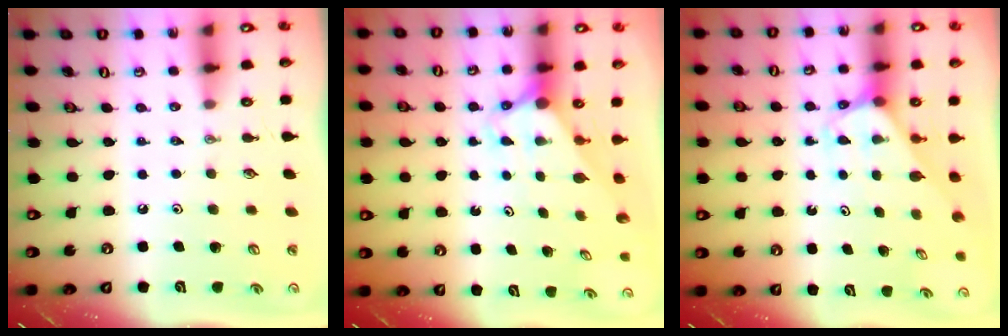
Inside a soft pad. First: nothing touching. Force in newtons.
{"total": 2.7, "press": 2.7, "slide": 0.0}
{"total": 2.5, "press": 2.5, "slide": 0.1}